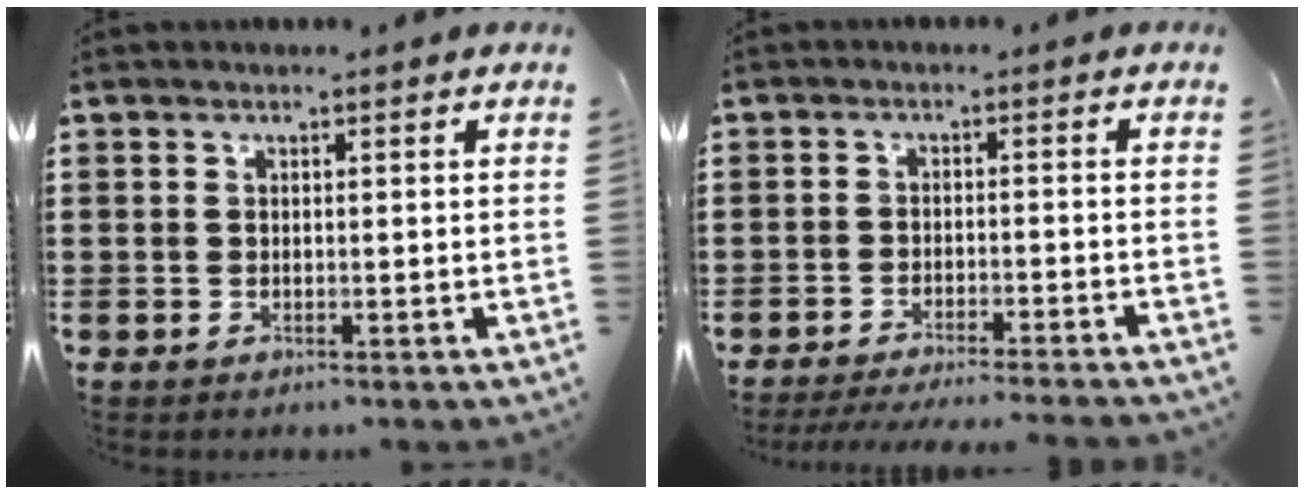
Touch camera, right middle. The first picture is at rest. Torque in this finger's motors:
{"motor_torque": [0.04, -0.01, 0.34, 0.12]}